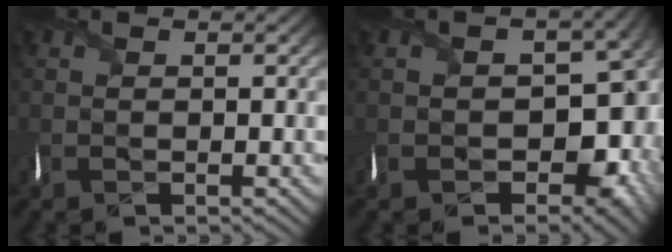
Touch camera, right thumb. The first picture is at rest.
{"total": 12.3, "force": [-2.6, 9.6, 7.1], "torque": [-0.086, -0.024, -0.033]}